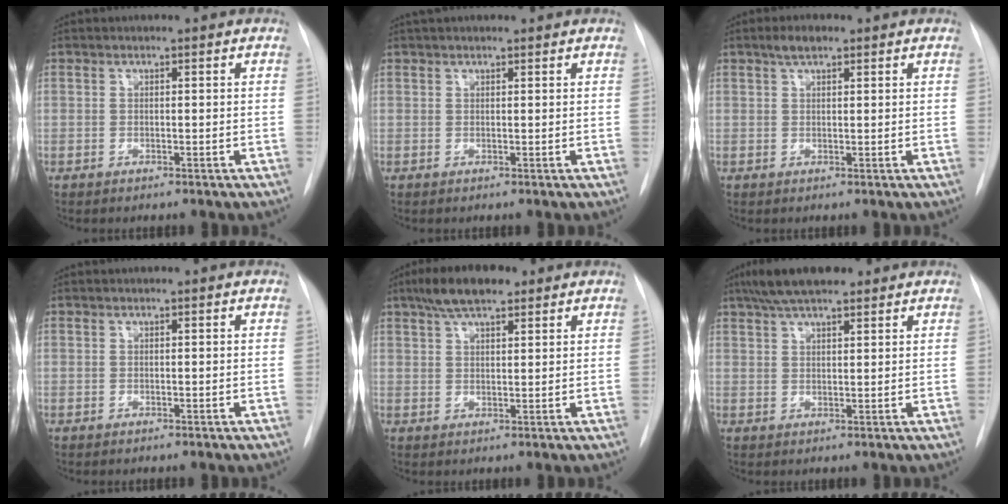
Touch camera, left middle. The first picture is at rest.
{"total": 2.9, "force": [2.5, 0.8, 1.2], "torque": [-0.016, 0.032, 0.040]}
{"total": 2.4, "force": [1.6, 0.9, 1.5], "torque": [-0.031, 0.007, 0.029]}
{"total": 0.0}
{"total": 7.1, "force": [4.9, 2.2, 4.6], "torque": [-0.089, 0.018, 0.085]}
{"total": 8.3, "force": [6.3, 2.2, 4.9], "torque": [-0.088, 0.025, 0.107]}